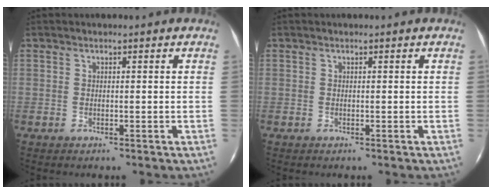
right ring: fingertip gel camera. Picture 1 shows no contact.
{"total": 0.0}